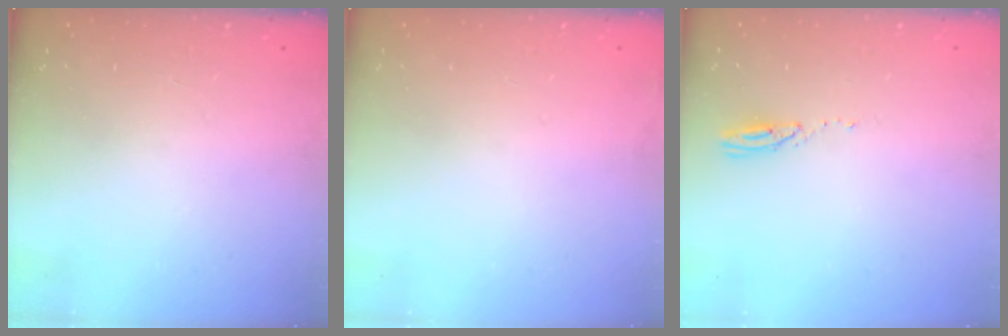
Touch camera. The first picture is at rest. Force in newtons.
{"total": 2.9, "press": 2.4, "slide": 1.6}
{"total": 3.0, "press": 2.9, "slide": 0.3}